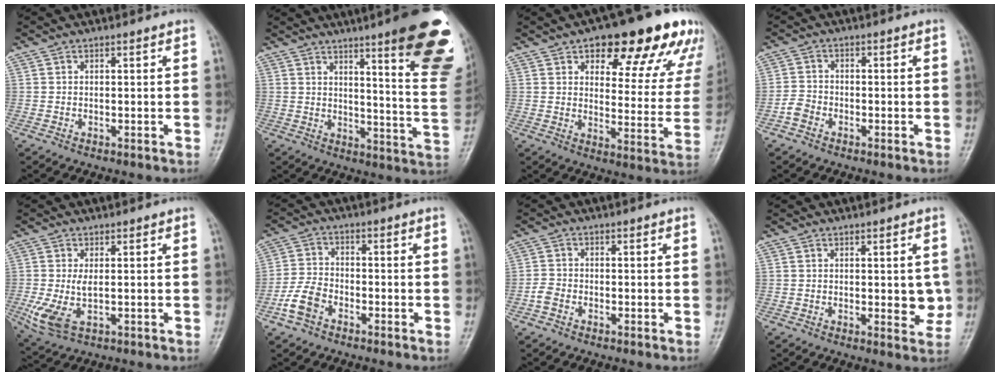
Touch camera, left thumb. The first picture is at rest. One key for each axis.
{"total": 22.4, "fx": 13.0, "fy": 3.5, "fz": 18.0, "tx": -0.200, "ty": -0.068, "tz": 0.164}
{"total": 22.0, "fx": 13.9, "fy": 8.8, "fz": 14.6, "tx": -0.132, "ty": -0.041, "tz": 0.171}
{"total": 2.8, "fx": -1.8, "fy": 1.9, "fz": 1.0, "tx": -0.021, "ty": 0.009, "tz": -0.042}
{"total": 6.4, "fx": -1.1, "fy": 3.3, "fz": 5.3, "tx": -0.129, "ty": -0.005, "tz": -0.012}
{"total": 5.9, "fx": -3.3, "fy": 3.7, "fz": 3.1, "tx": -0.066, "ty": 0.017, "tz": -0.070}
{"total": 2.4, "fx": -1.4, "fy": 1.5, "fz": 1.1, "tx": -0.028, "ty": 0.008, "tz": -0.033}
{"total": 5.0, "fx": 0.0, "fy": 2.4, "fz": 4.5, "tx": -0.035, "ty": -0.007, "tz": 0.002}